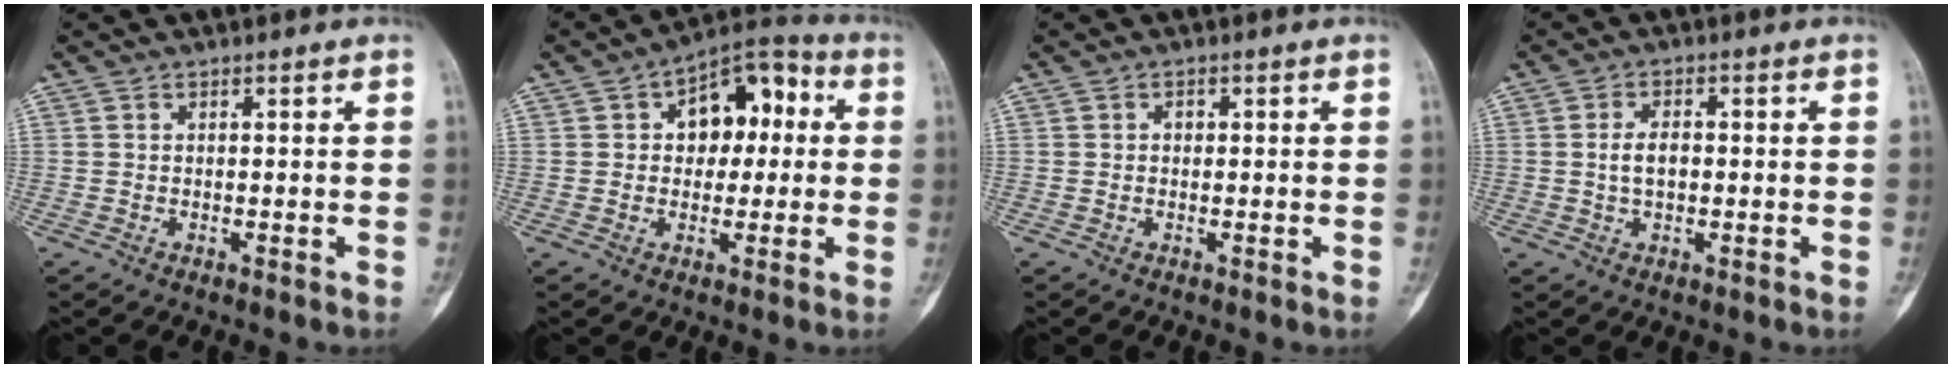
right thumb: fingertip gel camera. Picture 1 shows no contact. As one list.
[{"total": 11.7, "force": [2.0, 7.6, 8.7], "torque": [-0.081, 0.031, 0.020]}, {"total": 0.9, "force": [0.1, 0.8, 0.4], "torque": [-0.002, 0.004, -0.001]}, {"total": 3.8, "force": [-0.3, 2.2, 3.2], "torque": [-0.060, 0.009, -0.005]}]